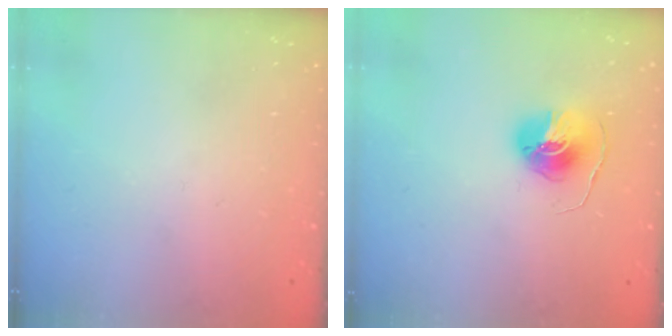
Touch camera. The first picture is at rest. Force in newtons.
{"total": 7.8, "press": 7.8, "slide": 0.1}